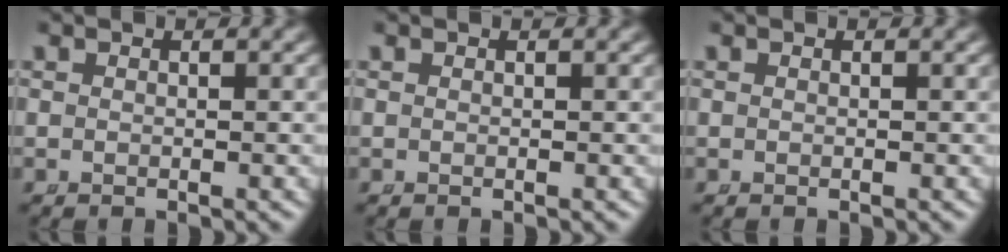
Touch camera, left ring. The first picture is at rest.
{"total": 0.0}
{"total": 0.0}